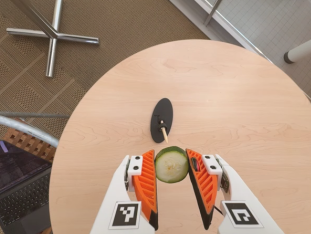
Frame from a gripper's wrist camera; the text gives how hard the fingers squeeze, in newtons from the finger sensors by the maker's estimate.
{"total": 7.7, "left": 8.0, "right": 7.4}